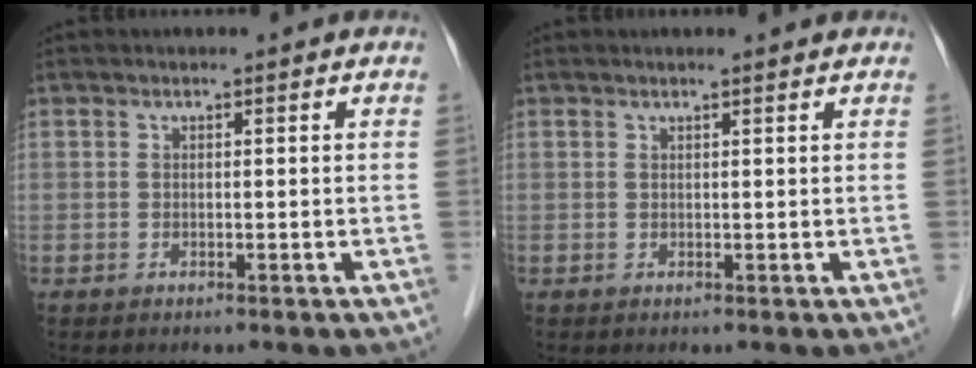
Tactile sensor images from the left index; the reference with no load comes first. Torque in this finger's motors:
{"motor_torque": [0.16, -0.13, -0.02, -0.03]}